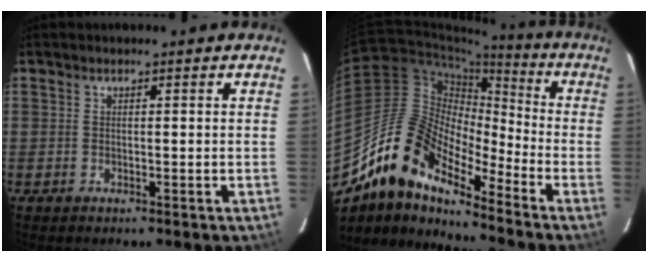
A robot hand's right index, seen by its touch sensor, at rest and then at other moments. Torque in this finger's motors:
{"motor_torque": [0.39, -0.83, 0.55, 0.01]}